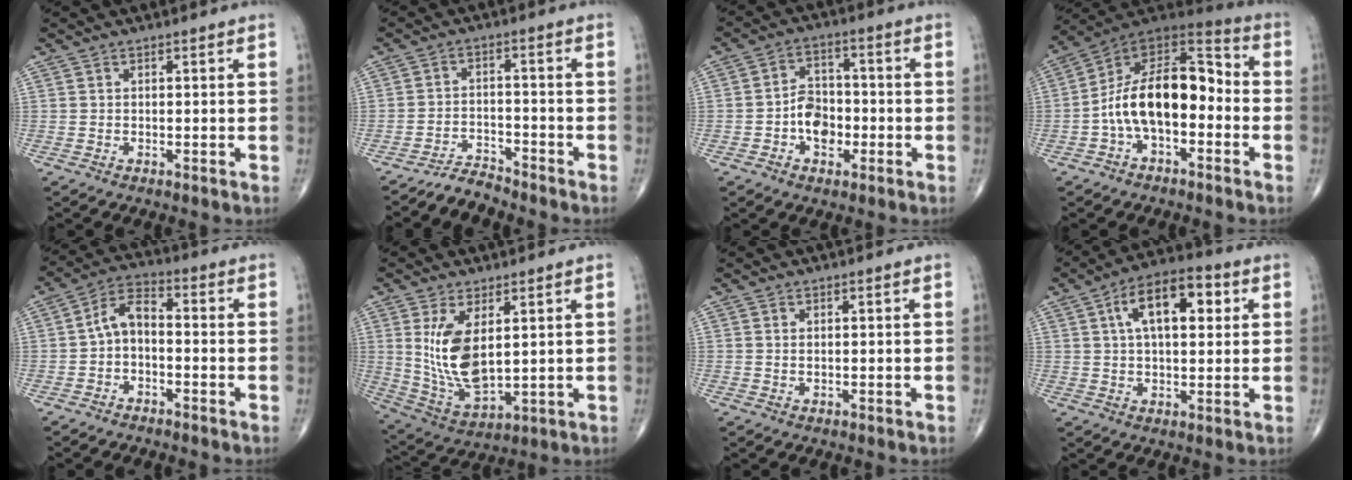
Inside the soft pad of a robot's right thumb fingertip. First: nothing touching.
{"total": 4.0, "force": [-3.9, 0.5, -0.1], "torque": [0.002, 0.026, -0.072]}
{"total": 7.3, "force": [-2.1, 5.2, 4.7], "torque": [-0.050, 0.023, -0.042]}
{"total": 17.4, "force": [-2.8, 9.4, 14.4], "torque": [-0.219, 0.060, -0.059]}
{"total": 6.0, "force": [-1.1, 3.6, 4.7], "torque": [-0.080, 0.030, -0.034]}
{"total": 12.1, "force": [2.8, 5.7, 10.3], "torque": [-0.195, -0.024, 0.073]}
{"total": 0.5, "force": [0.2, 0.2, 0.4], "torque": [-0.010, 0.000, 0.005]}
{"total": 13.0, "force": [3.9, 6.3, 10.6], "torque": [-0.156, 0.014, 0.057]}